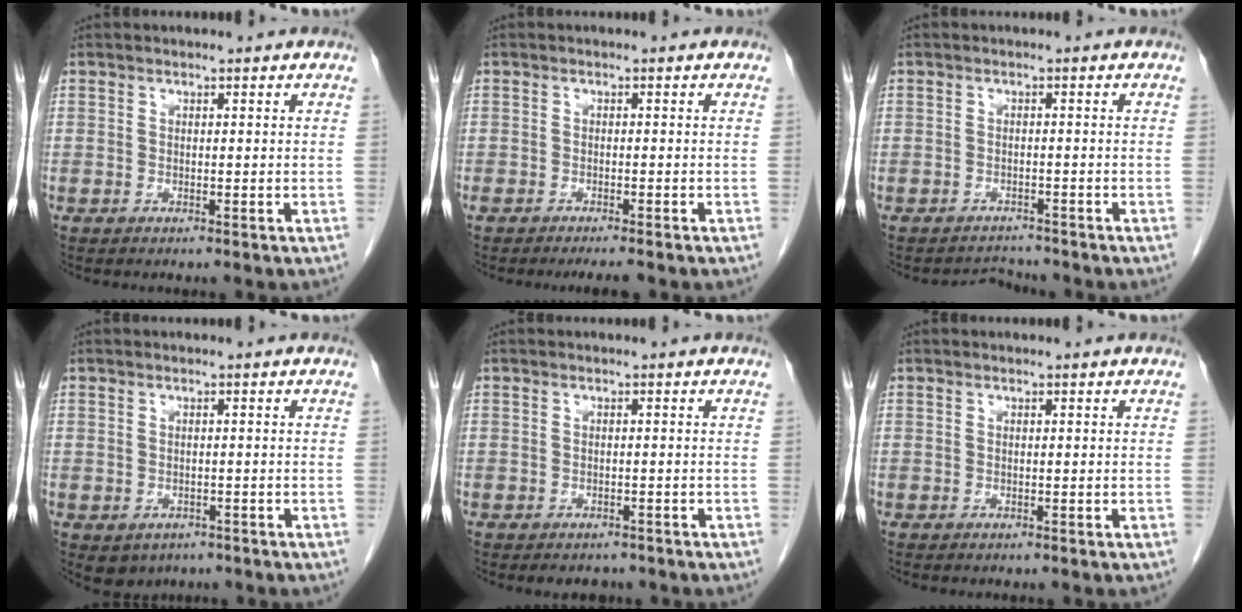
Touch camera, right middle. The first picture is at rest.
{"total": 3.2, "force": [-2.7, 0.2, 1.6], "torque": [-0.021, -0.005, -0.040]}
{"total": 2.2, "force": [-2.0, 0.3, -0.9], "torque": [0.013, -0.007, -0.030]}
{"total": 3.5, "force": [-2.0, 2.6, 1.1], "torque": [-0.012, 0.001, -0.020]}
{"total": 2.9, "force": [-2.4, 1.5, 0.6], "torque": [-0.006, 0.002, -0.031]}
{"total": 0.0}